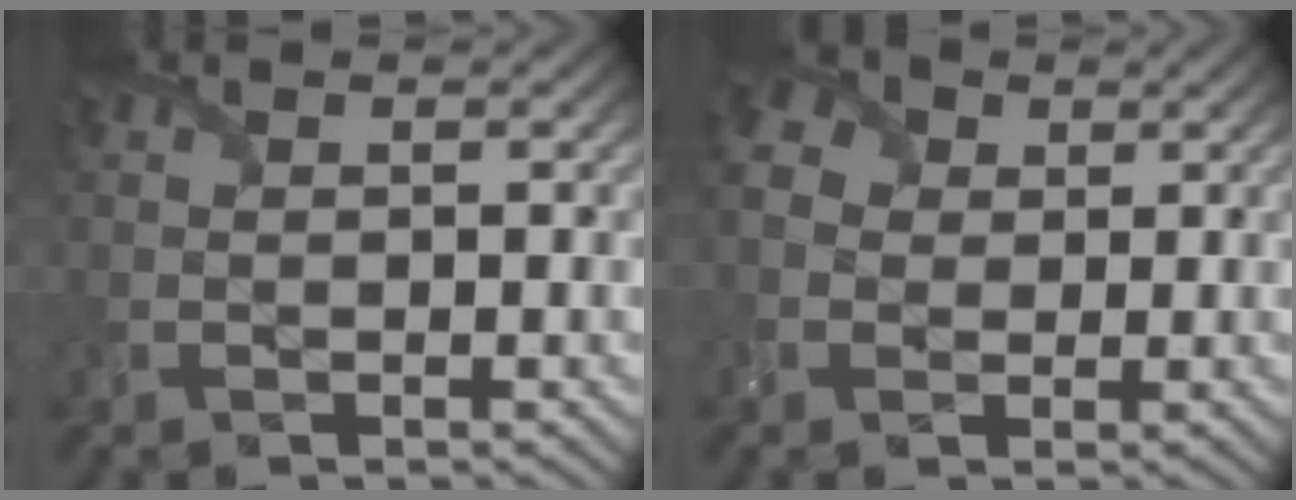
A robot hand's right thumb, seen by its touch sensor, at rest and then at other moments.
{"total": 4.5, "force": [0.7, 4.0, 2.0], "torque": [-0.061, 0.007, 0.002]}